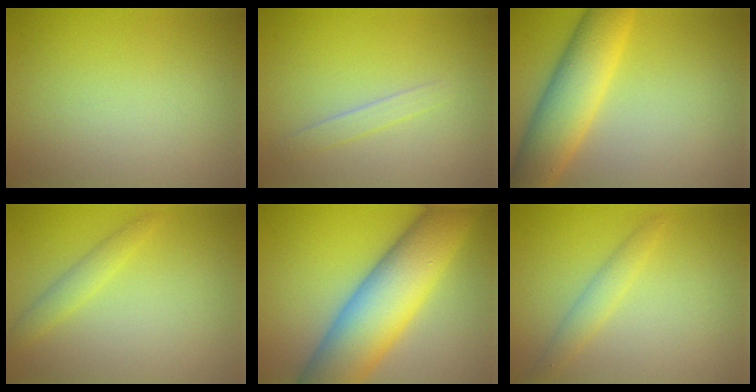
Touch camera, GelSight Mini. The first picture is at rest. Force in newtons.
{"total": 1.2, "press": 1.2, "slide": 0.1}
{"total": 6.9, "press": 6.9, "slide": 0.6}
{"total": 1.6, "press": 1.6, "slide": 0.0}
{"total": 11.3, "press": 11.3, "slide": 0.3}
{"total": 1.8, "press": 1.8, "slide": 0.1}